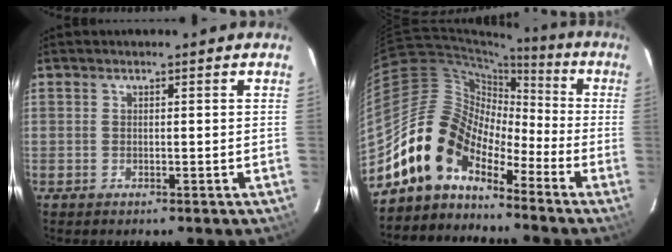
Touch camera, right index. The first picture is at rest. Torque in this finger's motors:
{"motor_torque": [0.93, -0.90, 1.05, 0.21]}